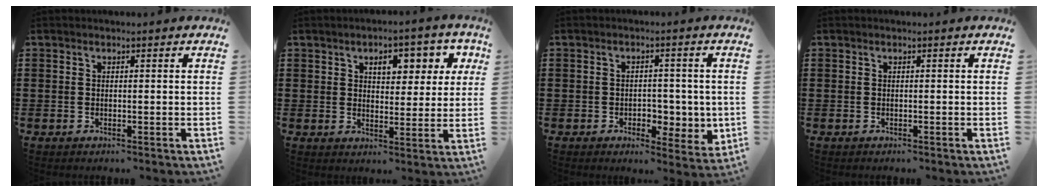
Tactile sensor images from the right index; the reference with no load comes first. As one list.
[{"total": 5.8, "force": [2.7, 3.3, 3.9], "torque": [-0.060, 0.001, 0.036]}, {"total": 3.9, "force": [-0.4, 3.2, 2.3], "torque": [-0.036, 0.004, -0.013]}, {"total": 0.0}]